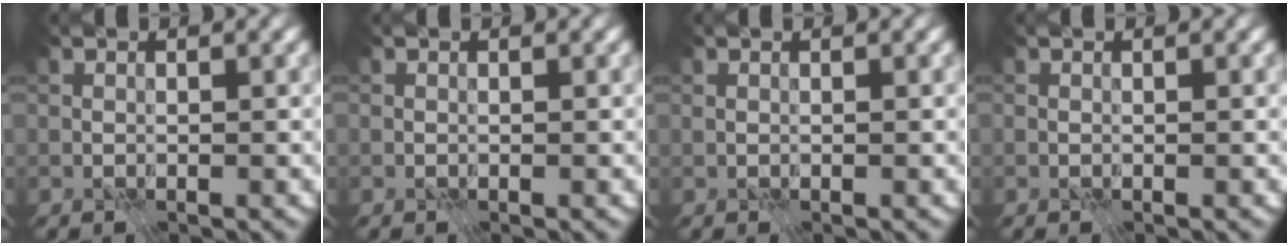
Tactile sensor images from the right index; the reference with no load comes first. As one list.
[{"total": 0.0}, {"total": 0.0}, {"total": 0.0}]